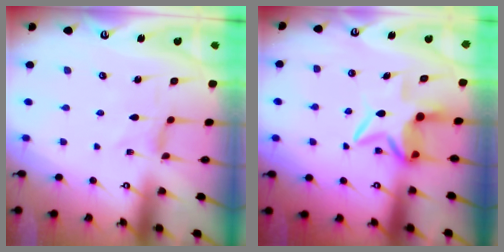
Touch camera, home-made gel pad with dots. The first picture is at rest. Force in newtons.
{"total": 7.0, "press": 6.9, "slide": 1.1}